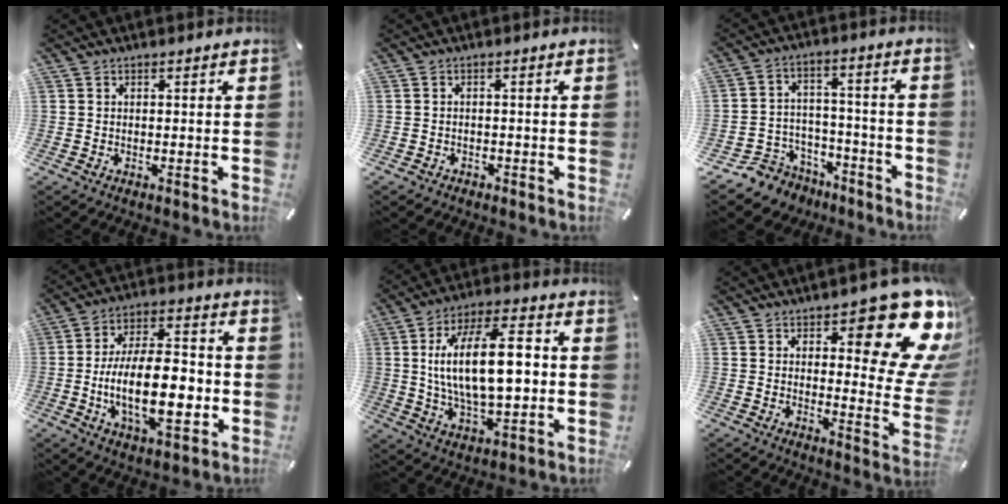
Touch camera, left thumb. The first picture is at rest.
{"total": 1.3, "force": [-1.0, 0.9, 0.3], "torque": [-0.006, 0.004, -0.023]}
{"total": 8.8, "force": [-5.7, 6.5, 1.5], "torque": [-0.026, 0.036, -0.100]}
{"total": 19.1, "force": [-3.6, 9.2, 16.3], "torque": [-0.290, 0.002, -0.062]}
{"total": 20.0, "force": [1.5, 9.5, 17.6], "torque": [-0.320, -0.002, 0.018]}
{"total": 20.8, "force": [11.3, 8.4, 15.4], "torque": [-0.181, -0.090, 0.185]}